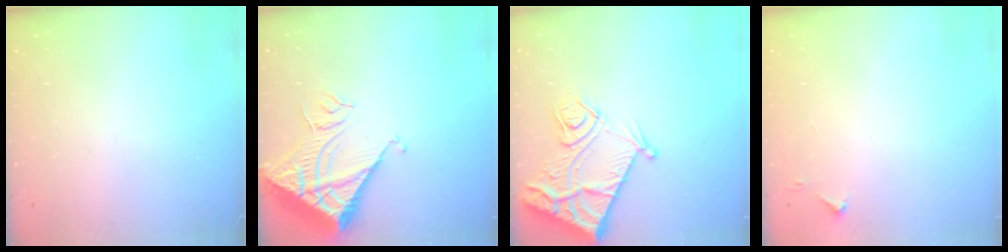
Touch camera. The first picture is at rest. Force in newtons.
{"total": 11.6, "press": 11.5, "slide": 1.4}
{"total": 13.7, "press": 13.7, "slide": 1.4}
{"total": 2.8, "press": 2.8, "slide": 0.4}